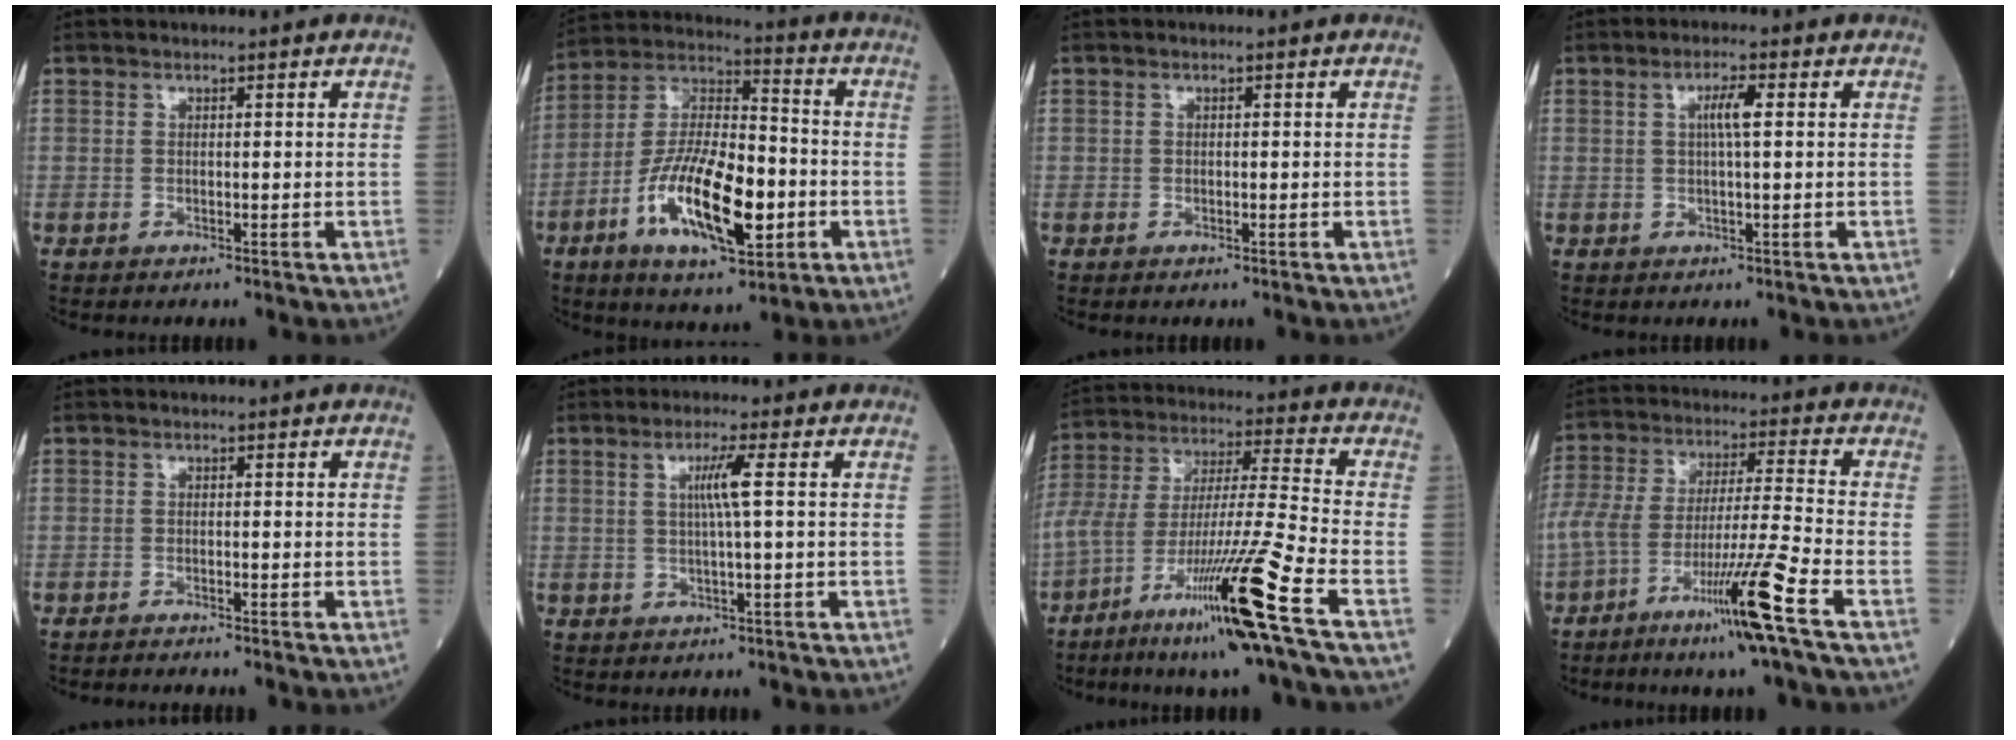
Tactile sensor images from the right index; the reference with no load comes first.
{"total": 16.9, "force": [-5.2, 5.5, 15.2], "torque": [-0.297, -0.001, -0.086]}
{"total": 0.0}
{"total": 3.2, "force": [0.6, 0.1, 3.1], "torque": [-0.058, 0.003, 0.010]}
{"total": 2.1, "force": [-2.0, -0.3, 0.6], "torque": [-0.008, -0.001, -0.028]}
{"total": 3.7, "force": [0.6, -0.9, 3.5], "torque": [-0.069, 0.000, 0.011]}
{"total": 20.6, "force": [-11.6, -1.5, 16.9], "torque": [-0.328, -0.040, -0.211]}
{"total": 13.7, "force": [-7.7, -1.6, 11.2], "torque": [-0.230, -0.019, -0.140]}